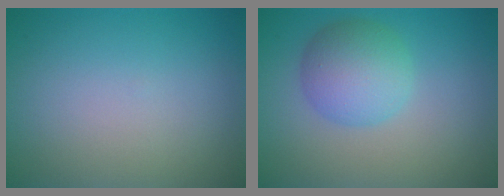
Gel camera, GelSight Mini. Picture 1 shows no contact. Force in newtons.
{"total": 4.6, "press": 4.6, "slide": 0.1}